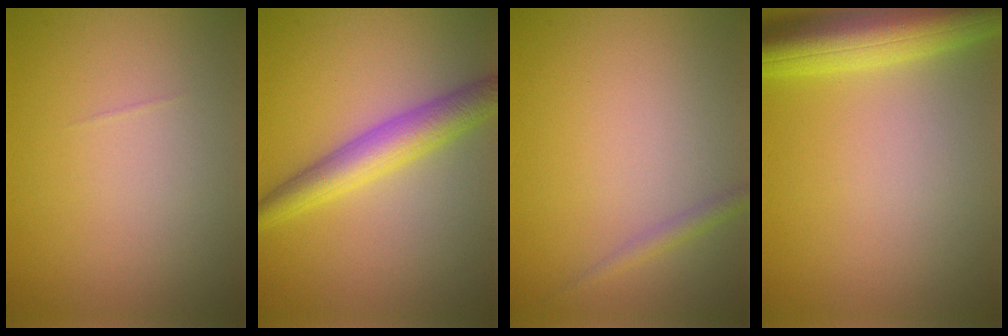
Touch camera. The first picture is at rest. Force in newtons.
{"total": 4.5, "press": 4.5, "slide": 0.1}
{"total": 1.1, "press": 1.1, "slide": 0.0}
{"total": 7.8, "press": 7.8, "slide": 0.4}